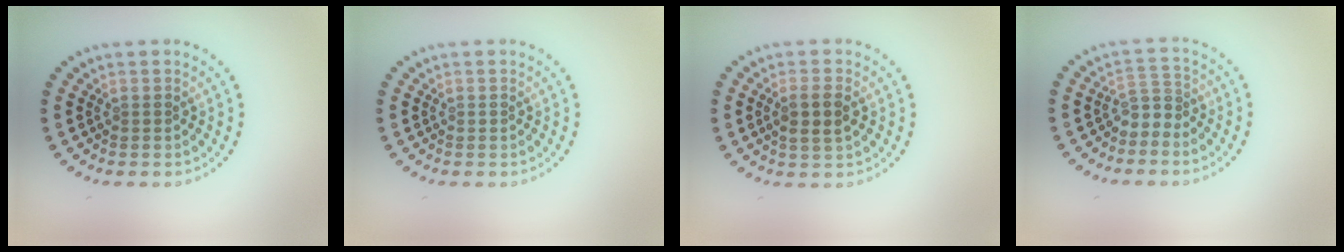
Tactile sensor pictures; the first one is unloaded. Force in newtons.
{"total": 0.0}
{"total": 2.5, "press": 2.4, "slide": 0.8}
{"total": 1.8, "press": 1.1, "slide": 1.4}